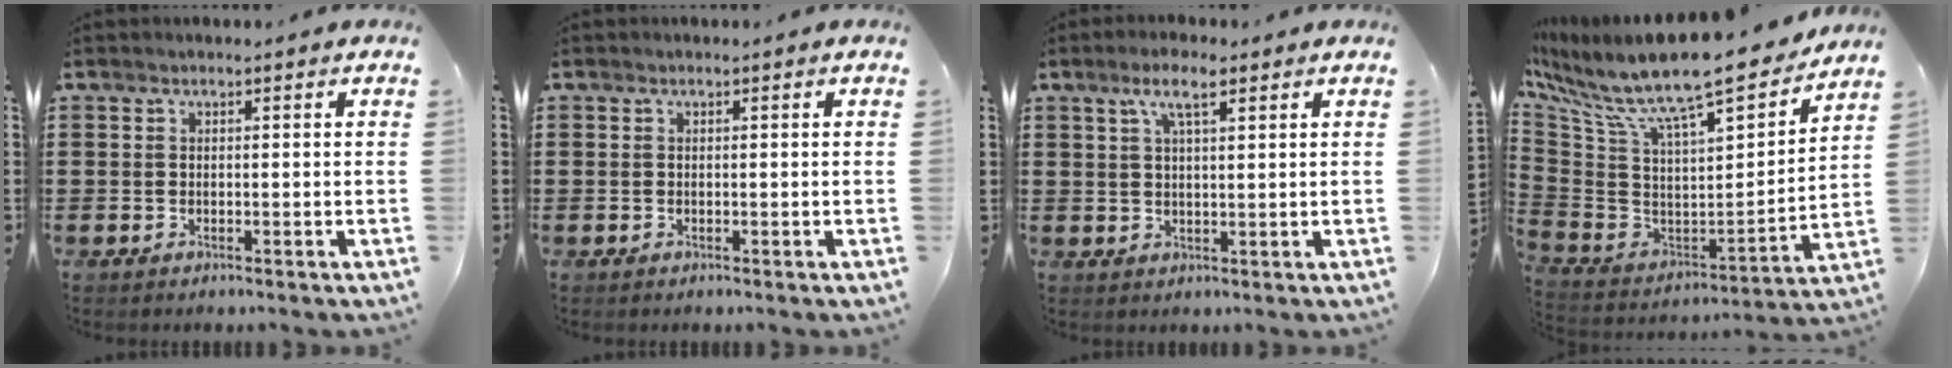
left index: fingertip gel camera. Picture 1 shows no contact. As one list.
[{"total": 0.0}, {"total": 4.9, "force": [2.7, 1.3, 3.9], "torque": [-0.075, 0.005, 0.044]}, {"total": 13.1, "force": [10.7, 1.5, 7.5], "torque": [-0.172, -0.081, 0.177]}]